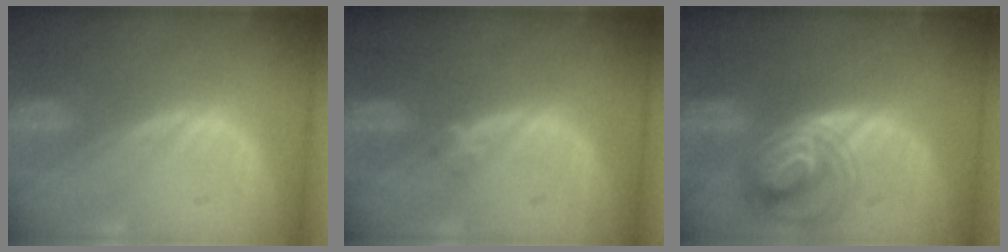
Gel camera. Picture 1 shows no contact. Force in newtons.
{"total": 1.0, "press": 1.0, "slide": 0.2}
{"total": 7.1, "press": 6.9, "slide": 1.8}